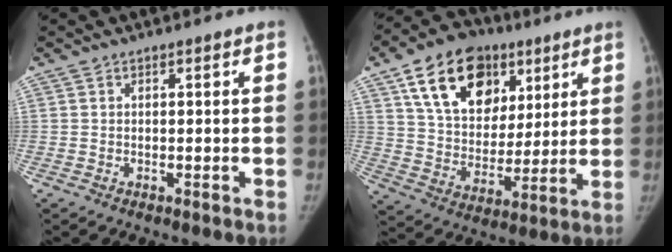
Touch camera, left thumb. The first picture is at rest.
{"total": 20.8, "force": [9.8, 14.2, 11.7], "torque": [-0.158, -0.019, 0.162]}